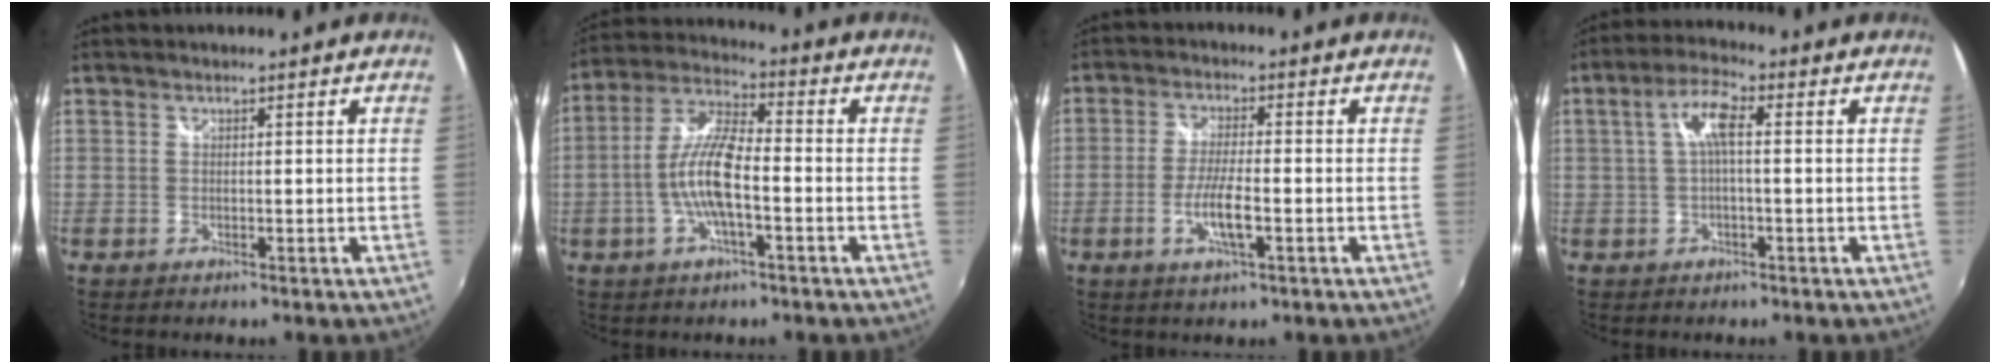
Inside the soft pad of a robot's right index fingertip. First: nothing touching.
{"total": 10.2, "force": [-2.7, 2.3, 9.5], "torque": [-0.201, 0.005, -0.052]}
{"total": 5.9, "force": [-2.1, 0.9, 5.4], "torque": [-0.111, -0.009, -0.039]}
{"total": 5.4, "force": [0.4, 1.2, 5.2], "torque": [-0.101, 0.014, 0.011]}